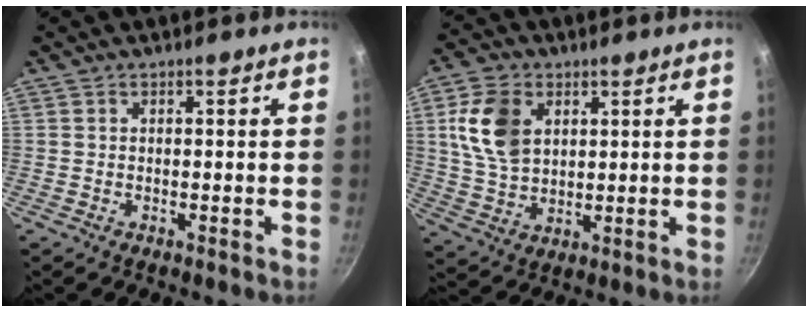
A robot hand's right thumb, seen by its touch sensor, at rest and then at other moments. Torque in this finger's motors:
{"motor_torque": [0.10, 0.23, 0.10, -0.07, 0.15]}